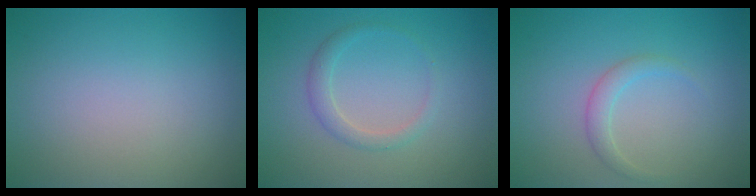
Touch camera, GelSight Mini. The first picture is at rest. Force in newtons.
{"total": 1.6, "press": 1.6, "slide": 0.1}
{"total": 1.5, "press": 1.5, "slide": 0.0}